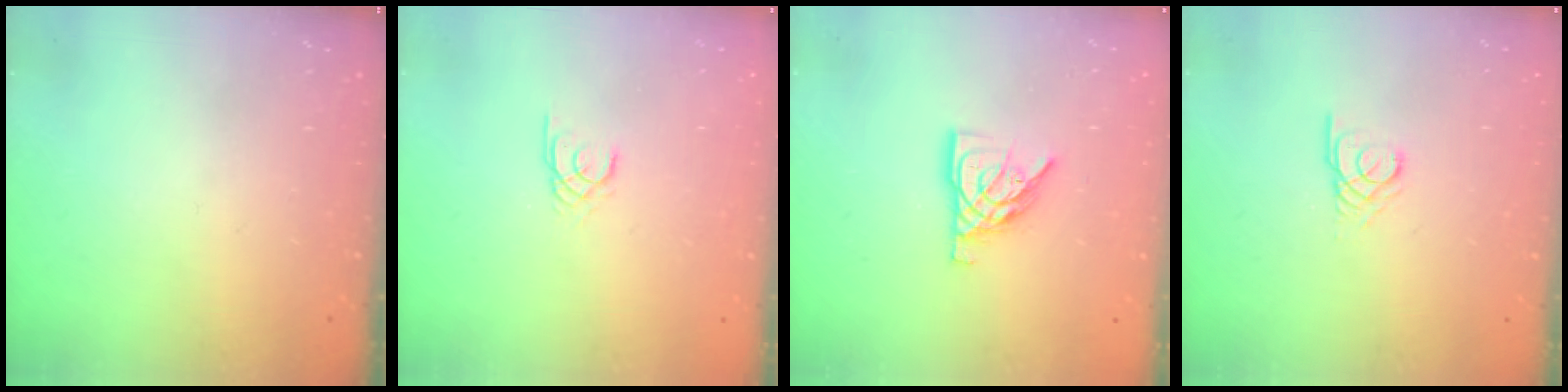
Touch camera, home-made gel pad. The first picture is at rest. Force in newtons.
{"total": 1.6, "press": 1.6, "slide": 0.2}
{"total": 10.3, "press": 10.2, "slide": 0.8}
{"total": 2.5, "press": 2.5, "slide": 0.2}